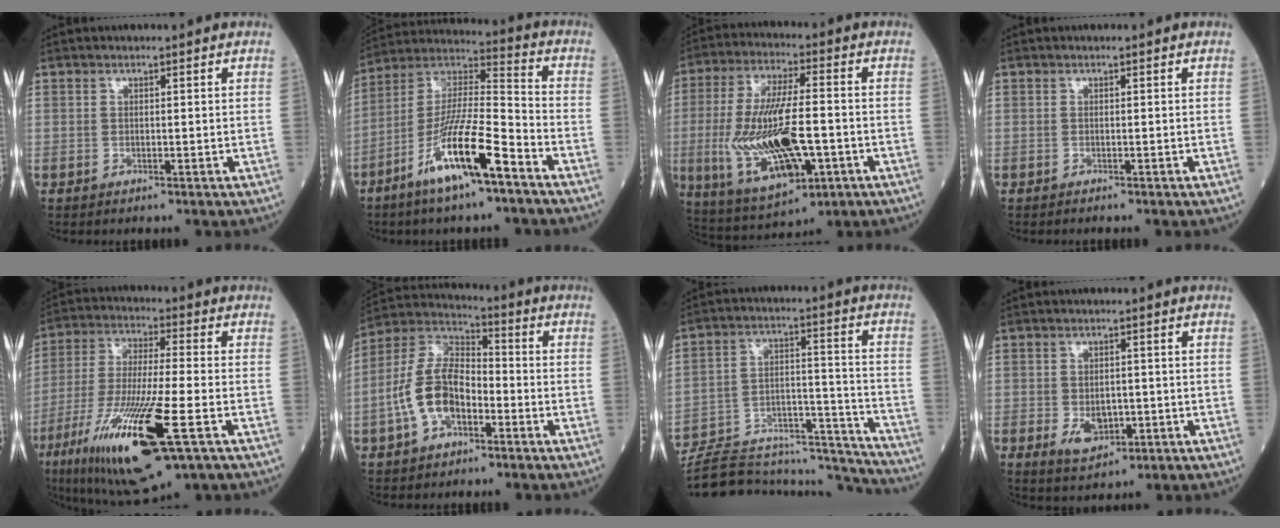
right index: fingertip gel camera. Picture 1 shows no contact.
{"total": 15.4, "force": [-8.3, 1.7, 12.9], "torque": [-0.246, -0.012, -0.154]}
{"total": 17.8, "force": [-3.7, 5.4, 16.6], "torque": [-0.334, -0.012, -0.052]}
{"total": 0.6, "force": [-0.6, 0.1, 0.2], "torque": [-0.003, 0.000, -0.011]}
{"total": 20.0, "force": [-8.8, 2.7, 17.8], "torque": [-0.366, -0.044, -0.152]}
{"total": 11.0, "force": [-3.7, 5.9, 8.6], "torque": [-0.191, 0.026, -0.076]}
{"total": 24.5, "force": [-23.4, 3.9, 6.3], "torque": [-0.099, 0.034, -0.343]}
{"total": 4.8, "force": [-1.4, 3.0, 3.5], "torque": [-0.058, -0.003, -0.012]}